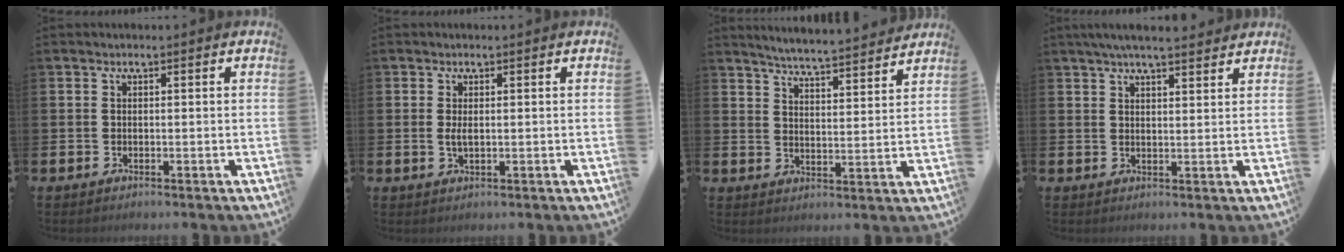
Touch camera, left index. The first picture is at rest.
{"total": 1.6, "force": [0.1, 0.6, 1.5], "torque": [-0.018, -0.002, -0.002]}
{"total": 5.4, "force": [5.3, -0.3, 0.7], "torque": [-0.023, -0.045, 0.089]}
{"total": 4.6, "force": [4.2, 0.6, 1.8], "torque": [-0.030, -0.012, 0.074]}